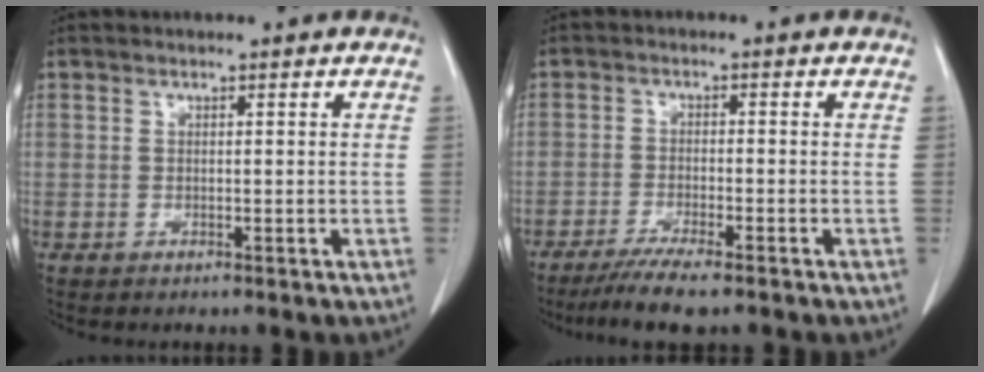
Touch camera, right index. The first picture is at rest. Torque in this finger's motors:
{"motor_torque": [0.51, -0.49, 0.22, 0.07]}